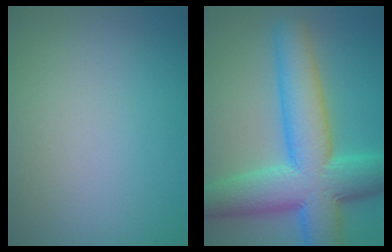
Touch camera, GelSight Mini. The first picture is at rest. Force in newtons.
{"total": 11.2, "press": 11.2, "slide": 0.3}